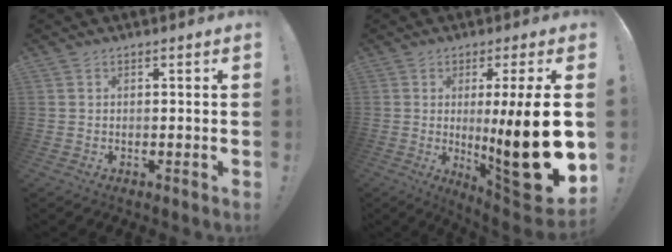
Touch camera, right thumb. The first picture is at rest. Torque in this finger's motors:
{"motor_torque": [2.01, 2.94, 1.32, 1.05, 0.27]}